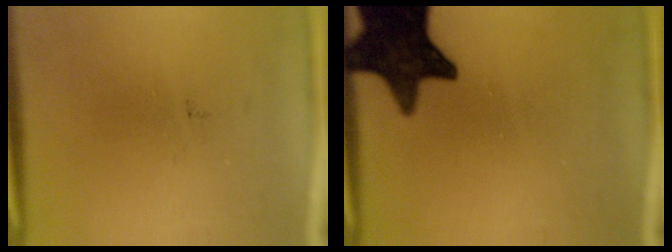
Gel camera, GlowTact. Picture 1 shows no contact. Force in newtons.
{"total": 14.8}